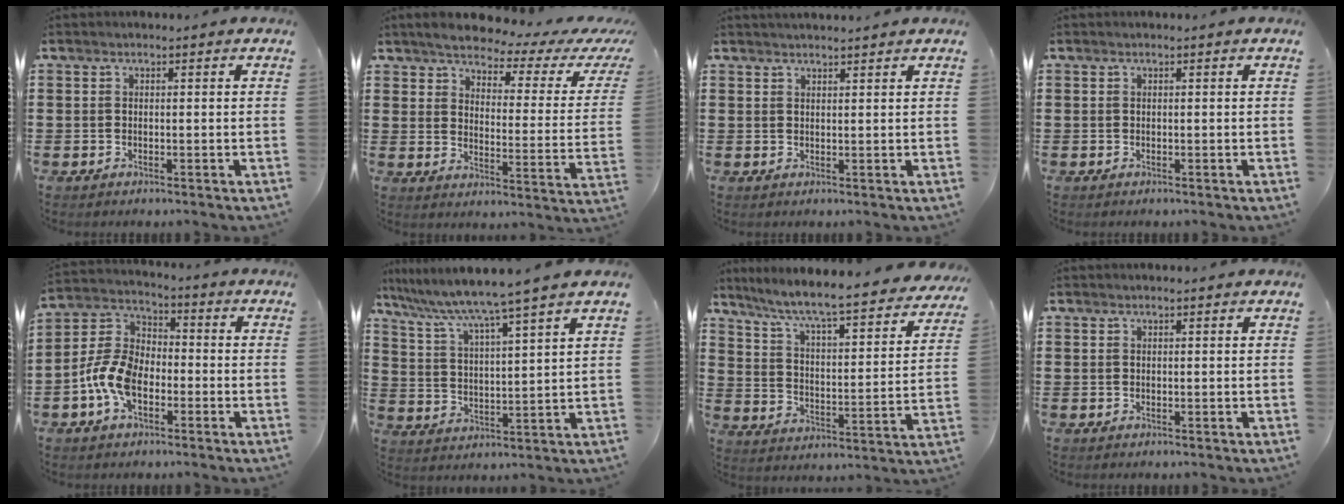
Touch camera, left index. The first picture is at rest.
{"total": 4.2, "force": [3.7, 0.7, 1.8], "torque": [-0.051, -0.029, 0.057]}
{"total": 1.3, "force": [1.3, -0.1, 0.2], "torque": [-0.006, -0.001, 0.025]}
{"total": 0.0}
{"total": 8.2, "force": [-3.3, 4.9, 5.6], "torque": [-0.157, 0.002, -0.075]}
{"total": 6.1, "force": [5.2, -1.4, 2.7], "torque": [-0.077, -0.042, 0.081]}
{"total": 6.6, "force": [5.8, -0.4, 3.2], "torque": [-0.088, -0.050, 0.088]}
{"total": 0.0}